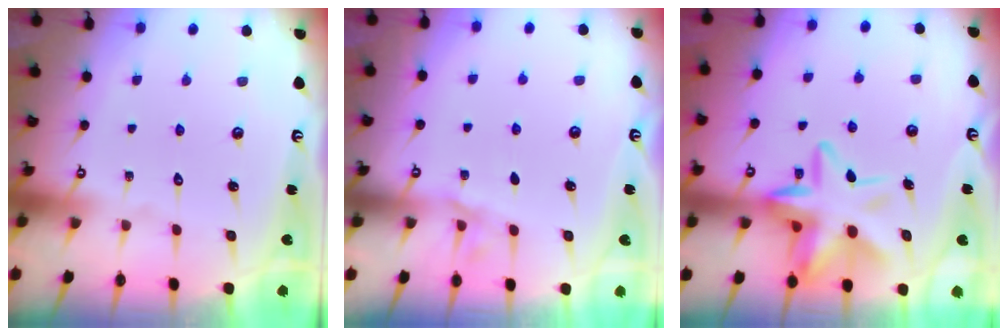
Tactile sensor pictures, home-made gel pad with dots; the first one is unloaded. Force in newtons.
{"total": 3.5, "press": 3.4, "slide": 0.5}
{"total": 15.3, "press": 15.1, "slide": 2.1}